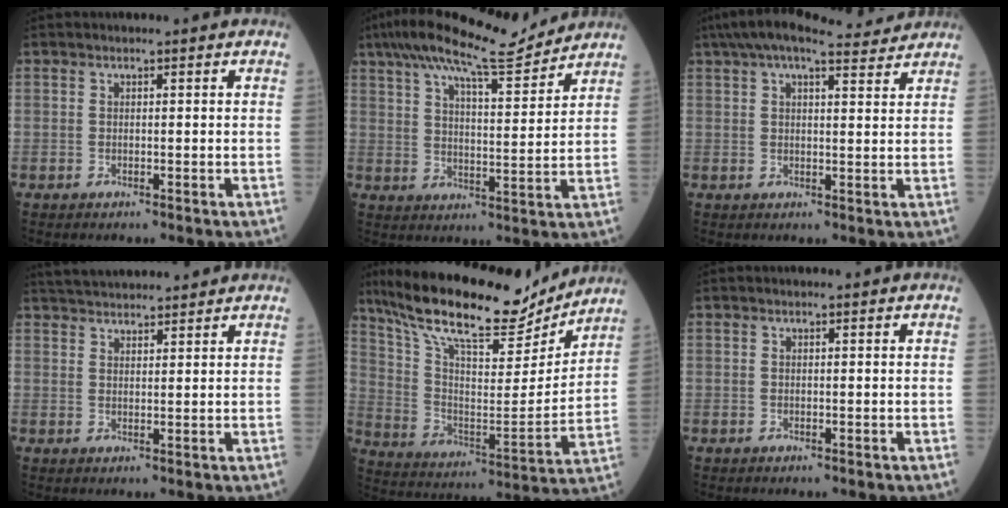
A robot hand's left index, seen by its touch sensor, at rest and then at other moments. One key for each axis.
{"total": 13.2, "fx": 11.7, "fy": 1.2, "fz": 6.0, "tx": -0.110, "ty": 0.010, "tz": 0.184}
{"total": 12.6, "fx": 11.2, "fy": 1.9, "fz": 5.3, "tx": -0.093, "ty": 0.036, "tz": 0.161}
{"total": 9.0, "fx": 8.5, "fy": 1.2, "fz": 2.8, "tx": -0.051, "ty": 0.034, "tz": 0.133}
{"total": 21.9, "fx": 18.6, "fy": 4.9, "fz": 10.5, "tx": -0.191, "ty": -0.001, "tz": 0.305}
{"total": 0.0}